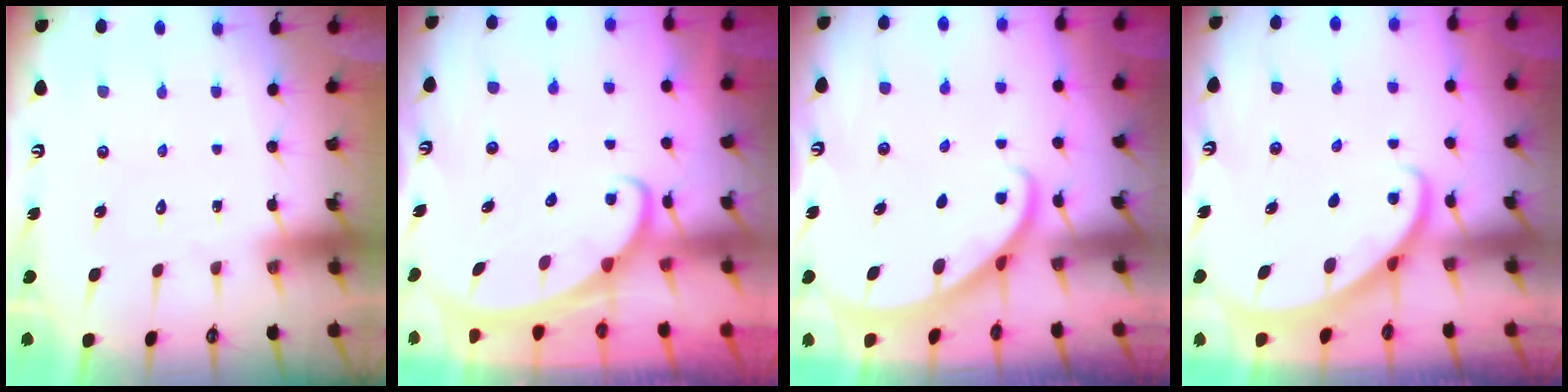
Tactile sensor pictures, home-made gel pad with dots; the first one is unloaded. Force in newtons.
{"total": 2.3, "press": 2.3, "slide": 0.2}
{"total": 2.1, "press": 2.1, "slide": 0.2}
{"total": 1.8, "press": 1.8, "slide": 0.1}